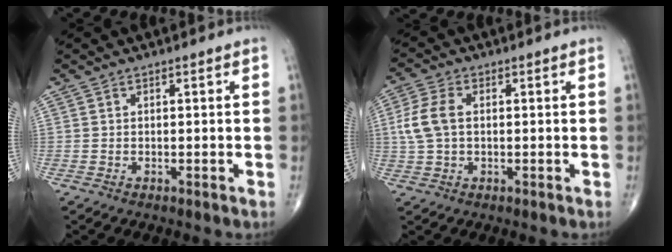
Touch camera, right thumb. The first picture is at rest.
{"total": 6.4, "force": [0.6, 3.9, 5.0], "torque": [-0.120, 0.013, 0.009]}